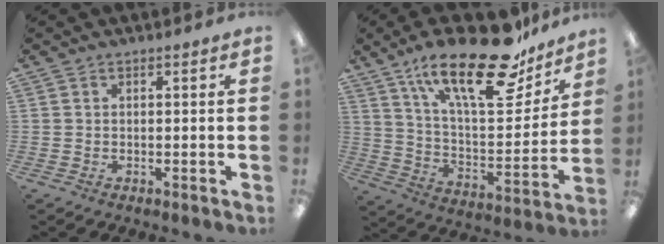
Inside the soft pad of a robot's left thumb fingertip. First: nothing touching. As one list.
[{"total": 26.1, "force": [17.5, 9.3, 16.9], "torque": [-0.256, -0.100, 0.292]}]